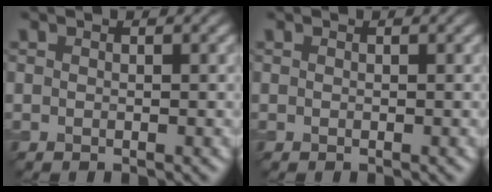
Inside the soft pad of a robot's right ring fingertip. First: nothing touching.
{"total": 0.0}